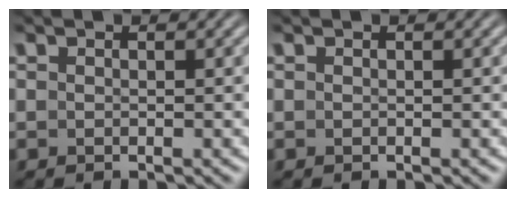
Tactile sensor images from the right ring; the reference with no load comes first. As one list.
[{"total": 0.0}]